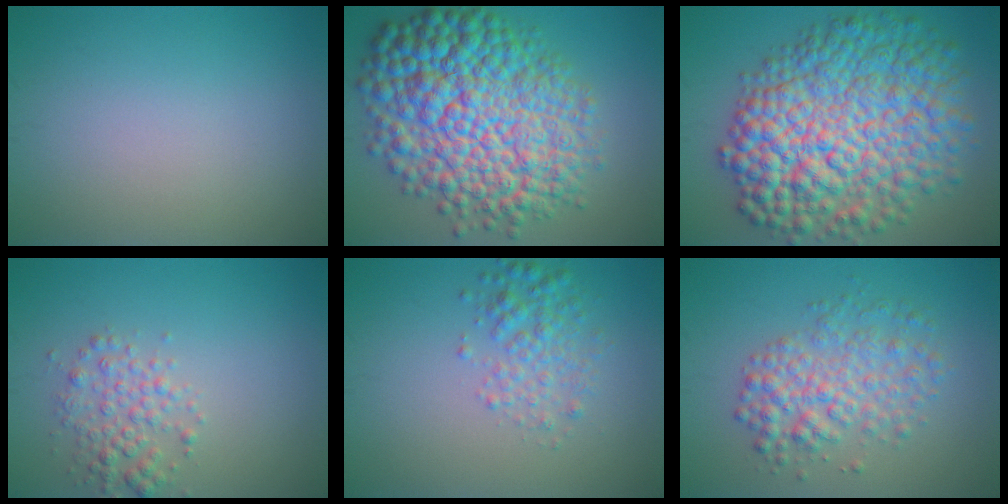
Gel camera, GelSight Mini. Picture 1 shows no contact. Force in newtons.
{"total": 14.0, "press": 14.0, "slide": 0.2}
{"total": 13.5, "press": 13.5, "slide": 0.1}
{"total": 2.7, "press": 2.7, "slide": 0.0}
{"total": 2.8, "press": 2.8, "slide": 0.0}
{"total": 4.5, "press": 4.5, "slide": 0.1}